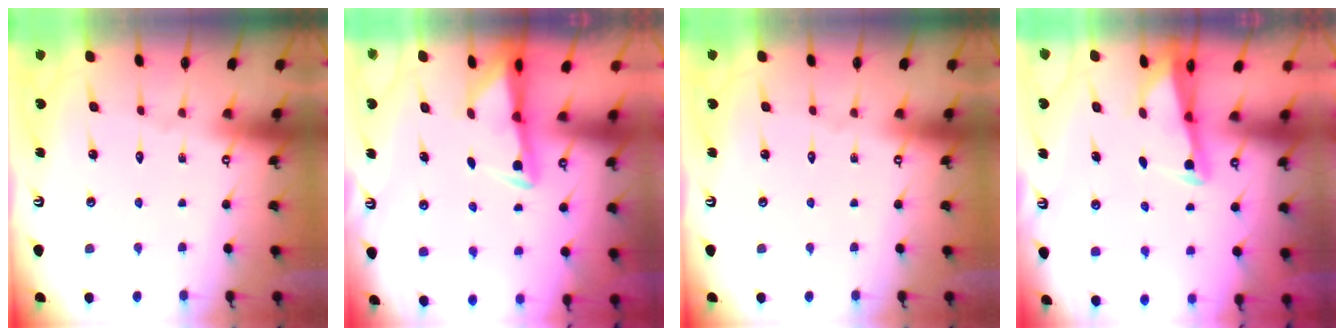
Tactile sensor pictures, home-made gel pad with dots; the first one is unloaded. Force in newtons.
{"total": 2.8, "press": 2.8, "slide": 0.5}
{"total": 0.0}
{"total": 2.5, "press": 2.5, "slide": 0.5}